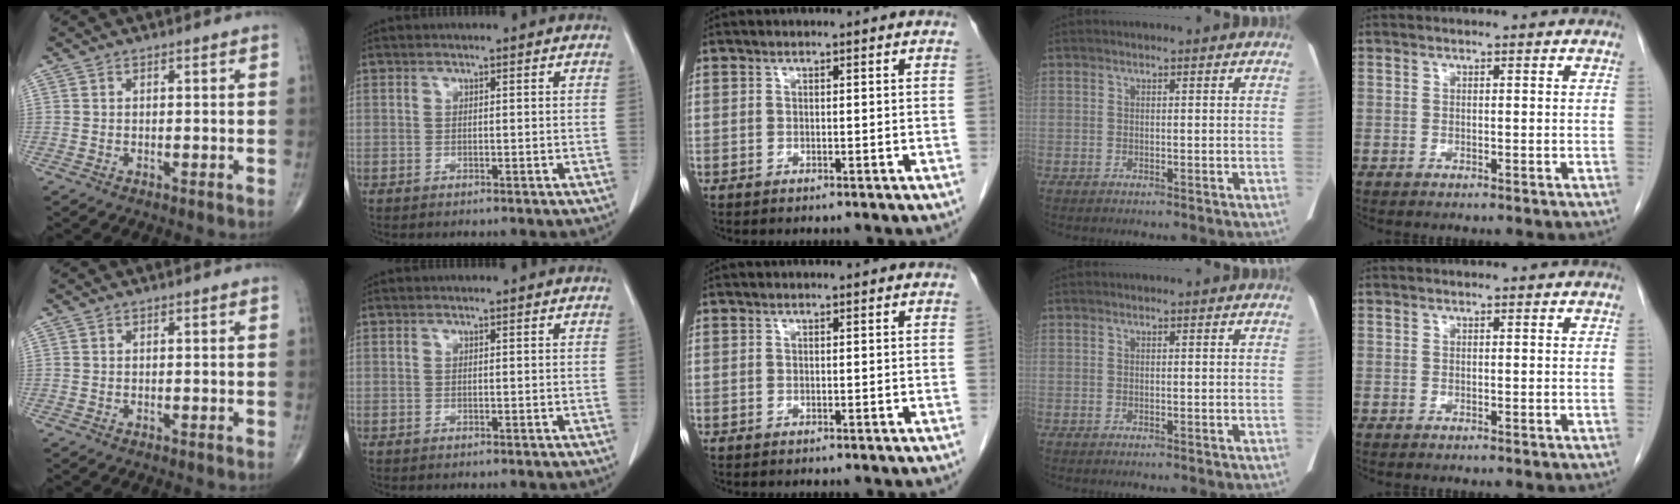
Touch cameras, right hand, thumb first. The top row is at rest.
{}